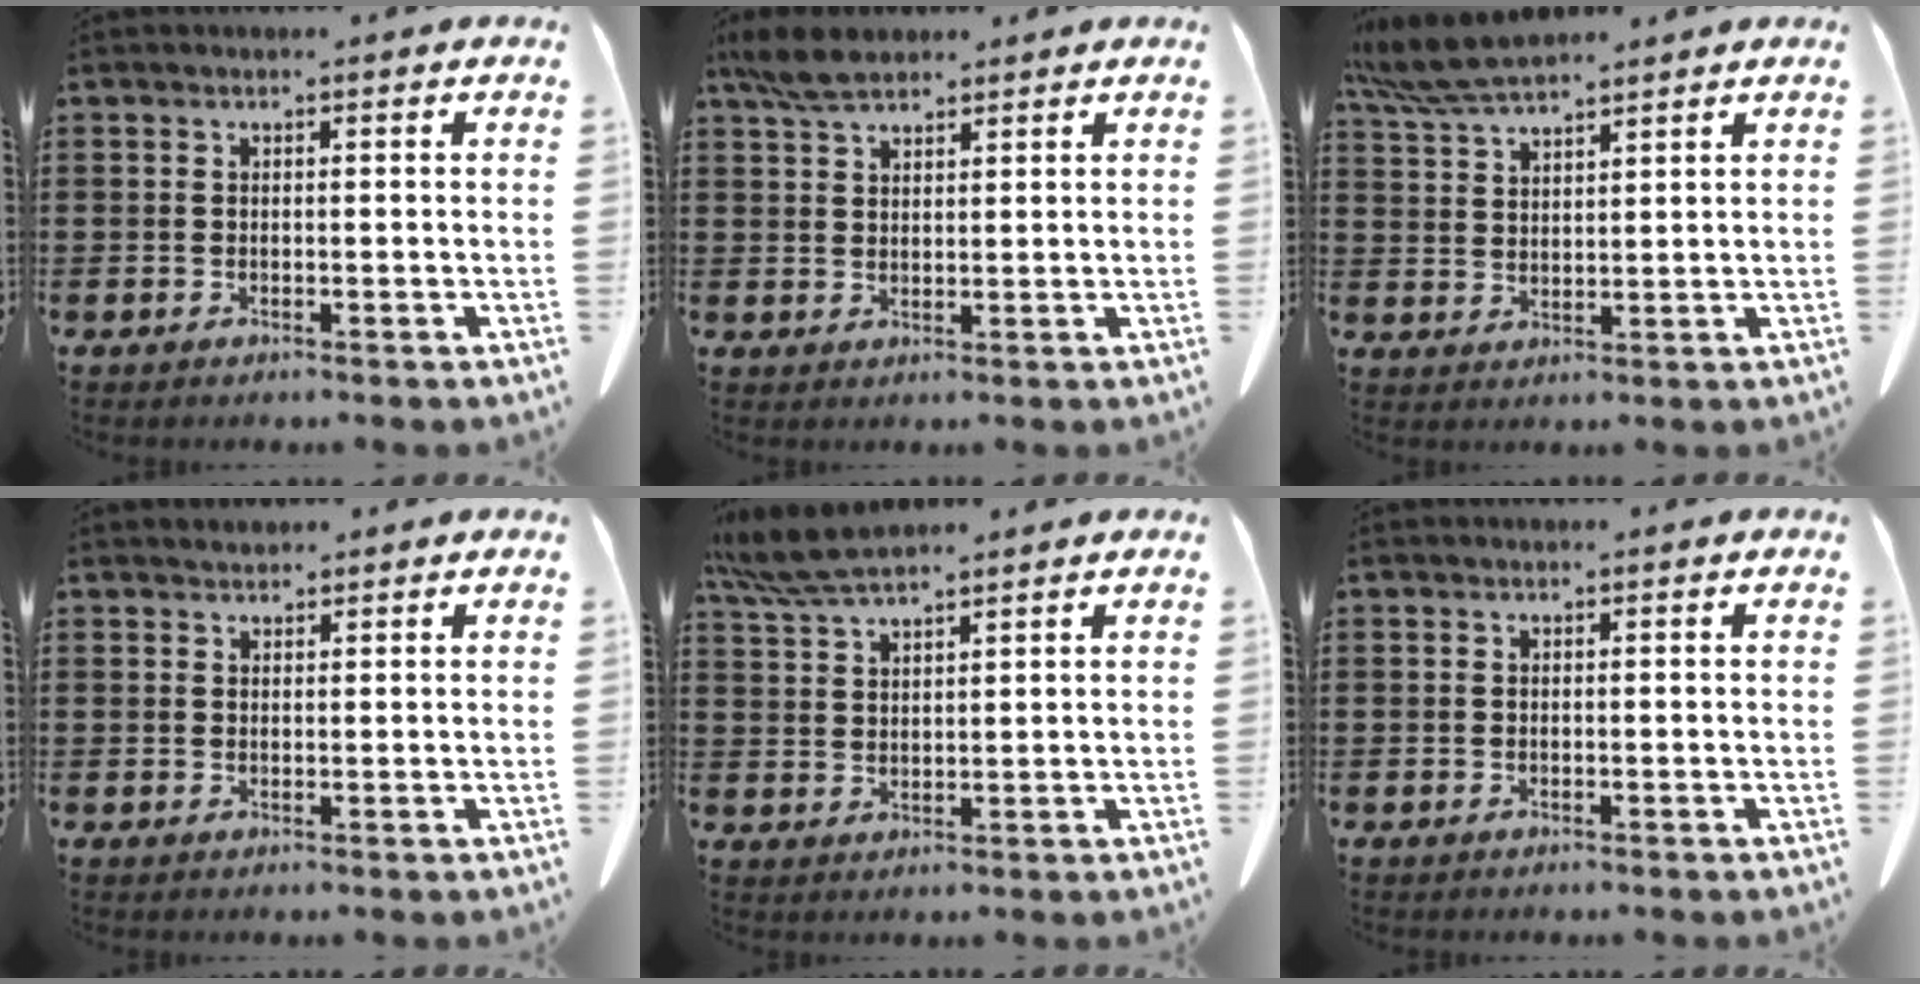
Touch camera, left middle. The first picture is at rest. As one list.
[{"total": 4.9, "force": [3.9, 1.7, 2.5], "torque": [-0.058, 0.000, 0.073]}, {"total": 6.8, "force": [5.9, 1.0, 3.2], "torque": [-0.080, -0.012, 0.112]}, {"total": 1.0, "force": [0.9, 0.5, 0.1], "torque": [-0.004, 0.002, 0.018]}, {"total": 5.8, "force": [5.0, 0.7, 2.9], "torque": [-0.070, -0.010, 0.095]}, {"total": 0.0}]